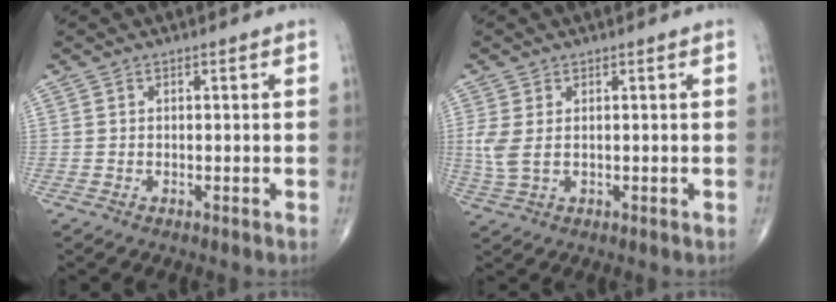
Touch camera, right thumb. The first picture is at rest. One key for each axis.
{"total": 4.2, "fx": 0.4, "fy": 2.4, "fz": 3.4, "tx": -0.095, "ty": 0.003, "tz": 0.015}